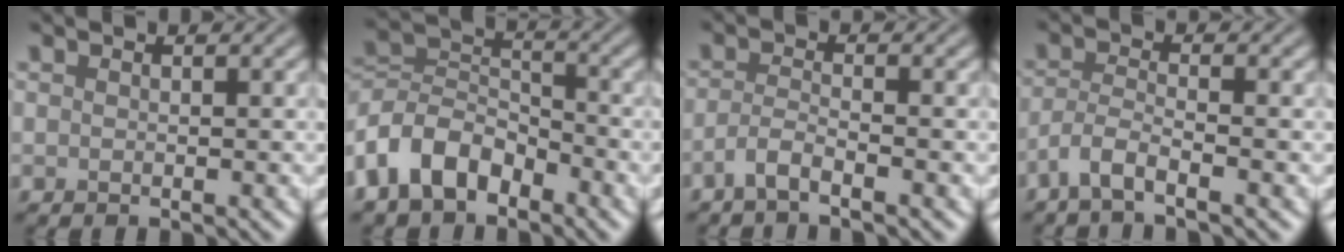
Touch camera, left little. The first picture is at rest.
{"total": 6.7, "force": [-4.0, 4.0, 3.6], "torque": [-0.071, 0.005, -0.092]}
{"total": 1.9, "force": [-1.4, 0.2, 1.3], "torque": [-0.030, -0.001, -0.038]}
{"total": 2.7, "force": [-2.0, 0.4, 1.8], "torque": [-0.040, -0.003, -0.051]}